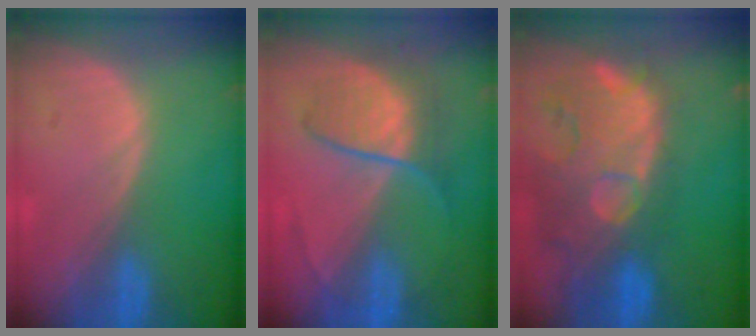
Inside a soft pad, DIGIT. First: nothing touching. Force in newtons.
{"total": 6.3, "press": 6.3, "slide": 0.7}
{"total": 14.6, "press": 11.8, "slide": 8.6}